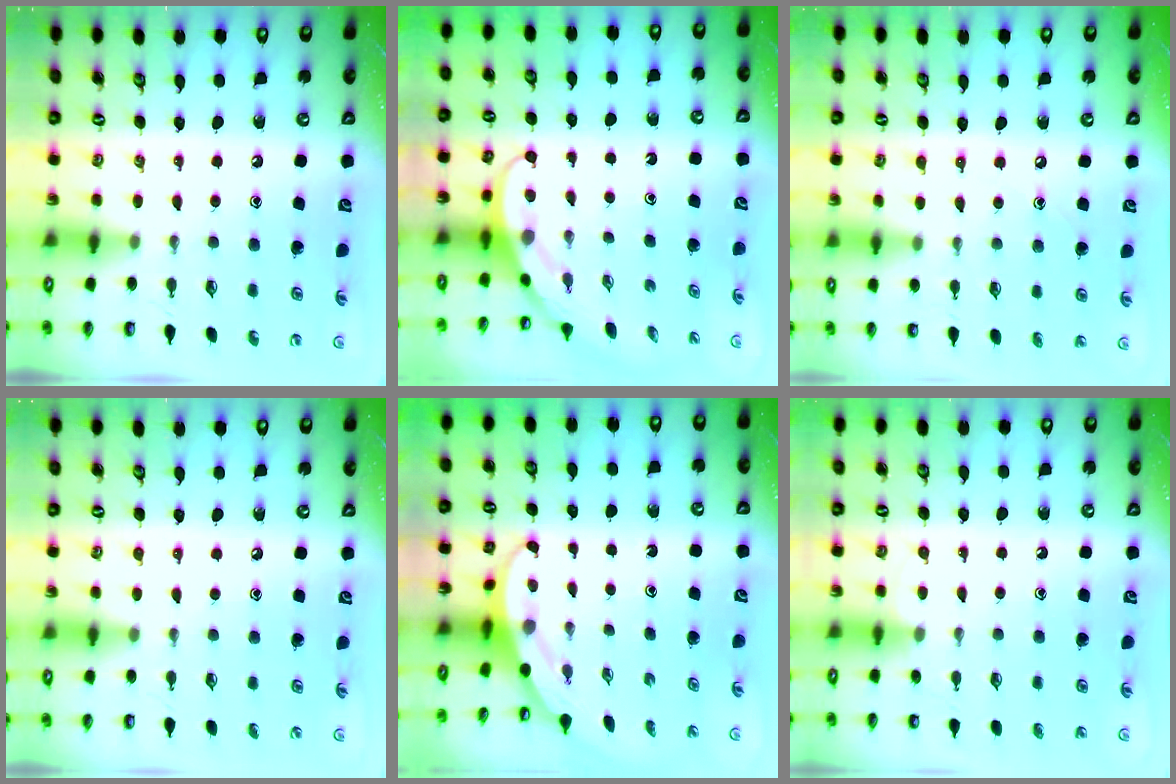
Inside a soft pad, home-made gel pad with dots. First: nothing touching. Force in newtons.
{"total": 3.8, "press": 3.8, "slide": 0.3}
{"total": 5.8, "press": 5.7, "slide": 0.6}
{"total": 3.8, "press": 3.7, "slide": 0.9}
{"total": 3.3, "press": 3.3, "slide": 0.1}
{"total": 2.7, "press": 2.7, "slide": 0.3}